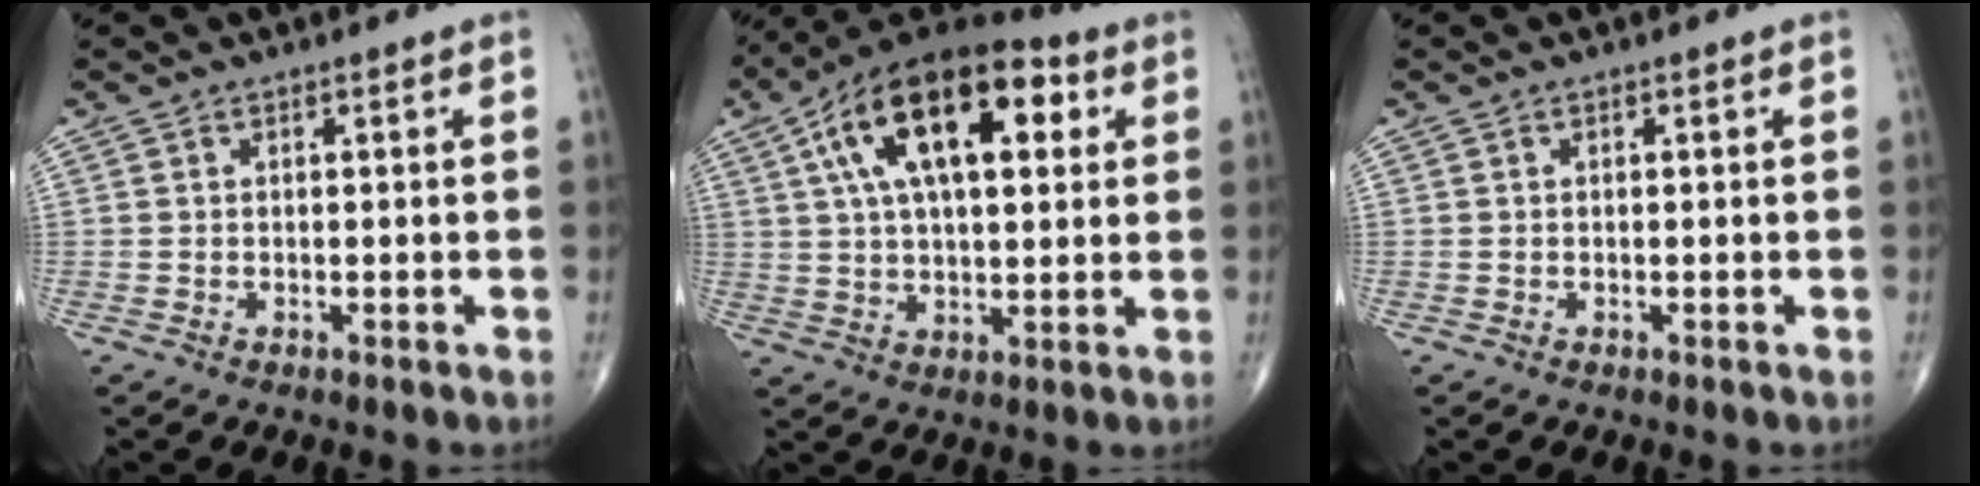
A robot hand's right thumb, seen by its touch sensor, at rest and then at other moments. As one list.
[{"total": 21.5, "force": [7.0, 10.4, 17.5], "torque": [-0.277, 0.016, 0.108]}, {"total": 0.0}]